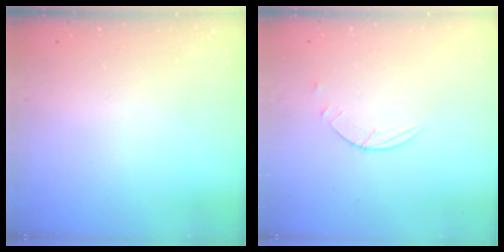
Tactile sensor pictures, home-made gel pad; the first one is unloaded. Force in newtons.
{"total": 2.9, "press": 2.8, "slide": 0.3}